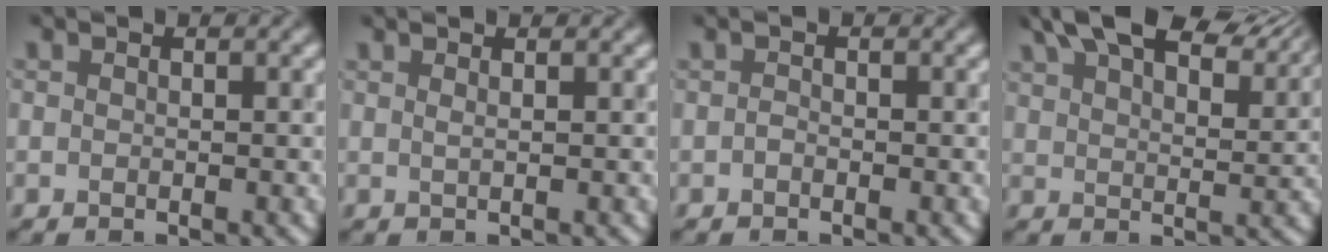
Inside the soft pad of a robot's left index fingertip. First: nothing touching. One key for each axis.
{"total": 0.6, "fx": 0.3, "fy": 0.1, "fz": 0.5, "tx": 0.001, "ty": 0.005, "tz": 0.004}
{"total": 0.0}
{"total": 11.6, "fx": 8.9, "fy": 3.8, "fz": 6.5, "tx": -0.095, "ty": 0.034, "tz": 0.124}